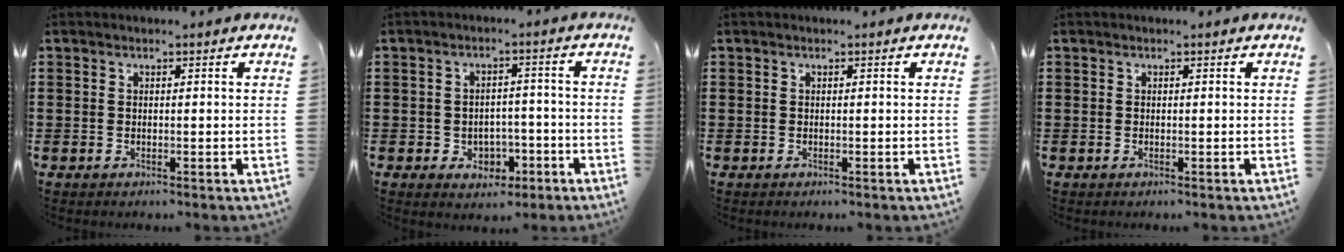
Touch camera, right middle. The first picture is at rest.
{"total": 3.4, "force": [-1.7, 2.5, 1.6], "torque": [-0.036, 0.007, -0.037]}
{"total": 0.0}
{"total": 0.0}